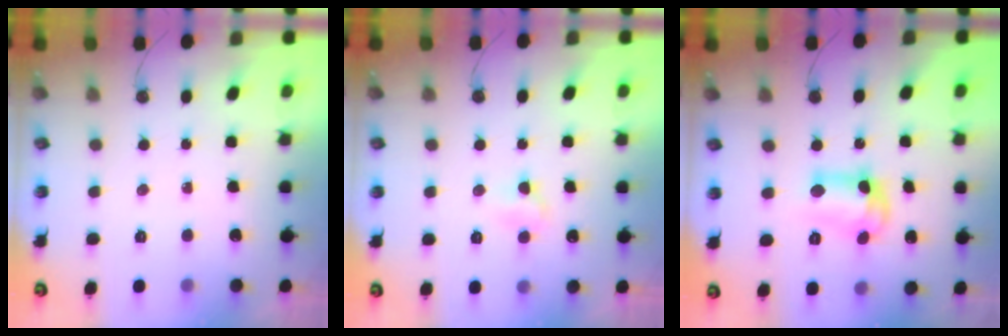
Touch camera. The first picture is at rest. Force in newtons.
{"total": 3.6, "press": 3.5, "slide": 0.6}
{"total": 10.8, "press": 10.8, "slide": 0.6}